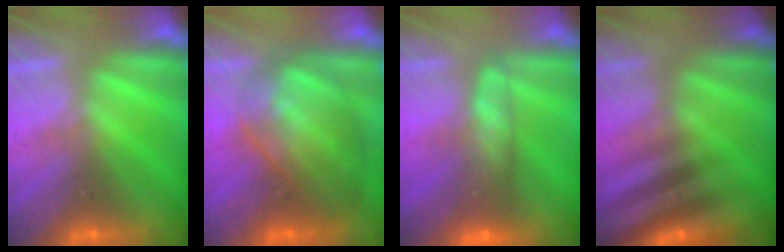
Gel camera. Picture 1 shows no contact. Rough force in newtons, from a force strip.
{"total": 7.4}
{"total": 7.5}
{"total": 3.0}